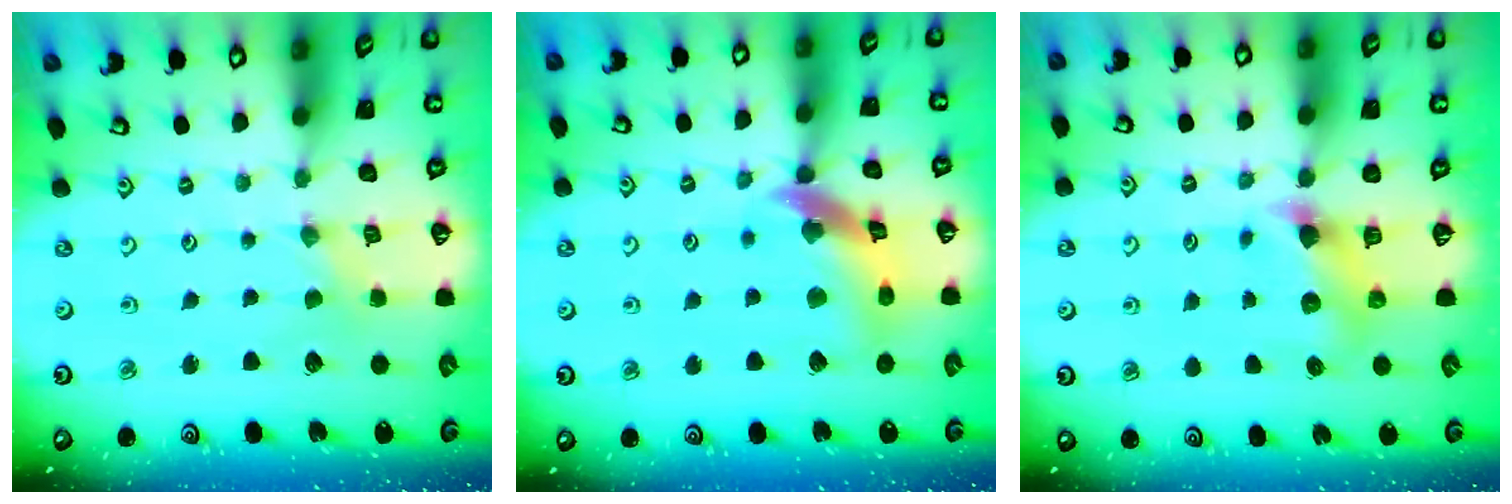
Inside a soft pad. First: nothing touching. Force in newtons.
{"total": 12.6, "press": 12.5, "slide": 1.7}
{"total": 6.0, "press": 6.0, "slide": 0.2}